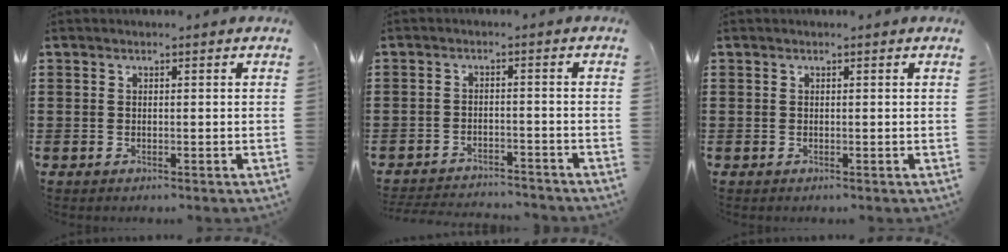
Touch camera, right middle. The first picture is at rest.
{"total": 3.2, "force": [-3.2, 0.1, 0.3], "torque": [-0.010, -0.002, -0.067]}
{"total": 0.0}